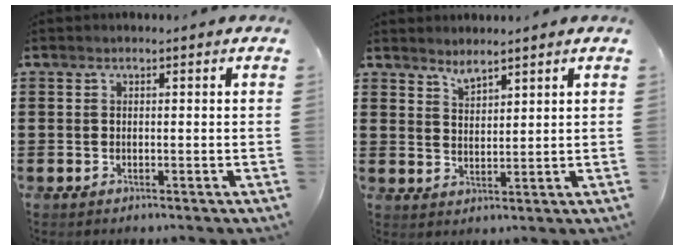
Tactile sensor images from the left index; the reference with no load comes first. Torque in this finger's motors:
{"motor_torque": [-0.12, 0.06, -0.02, -0.01]}